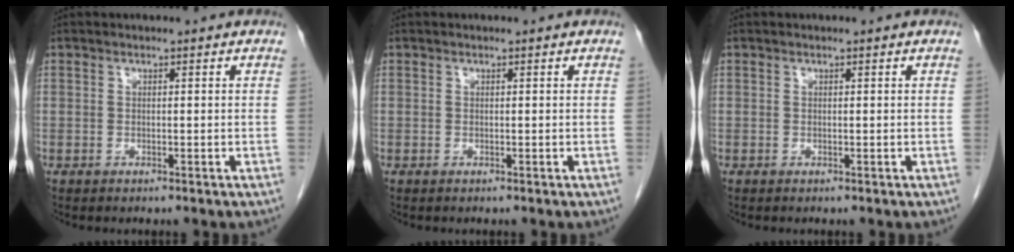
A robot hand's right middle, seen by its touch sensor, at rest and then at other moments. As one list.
[{"total": 0.0}, {"total": 0.0}]